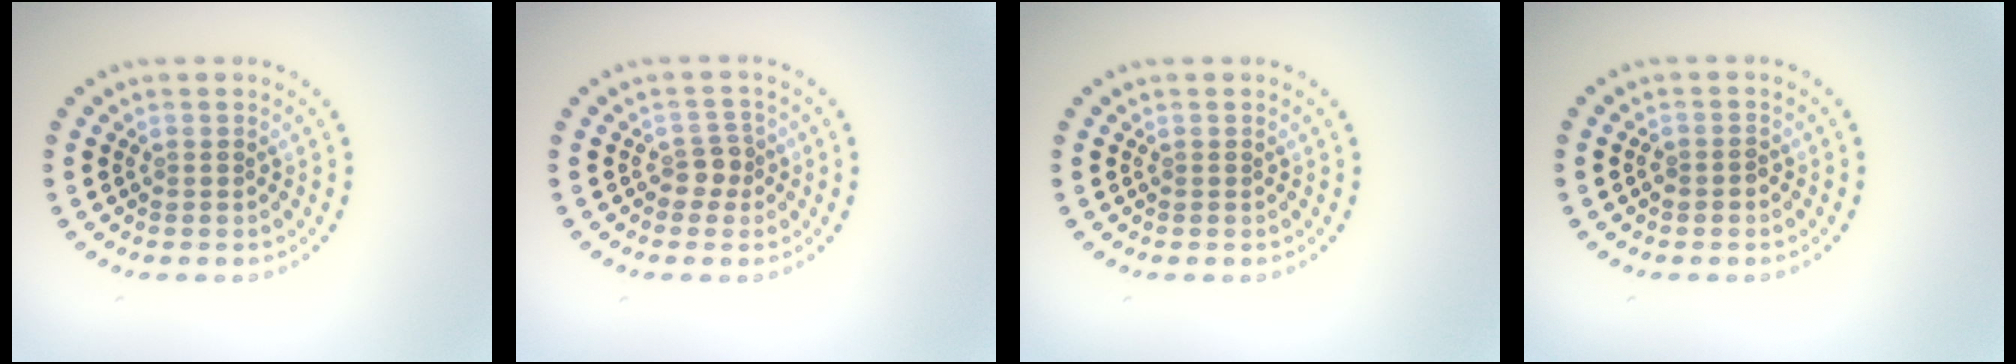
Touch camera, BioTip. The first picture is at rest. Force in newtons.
{"total": 1.8, "press": 1.5, "slide": 1.1}
{"total": 0.0}
{"total": 0.9, "press": 0.8, "slide": 0.4}